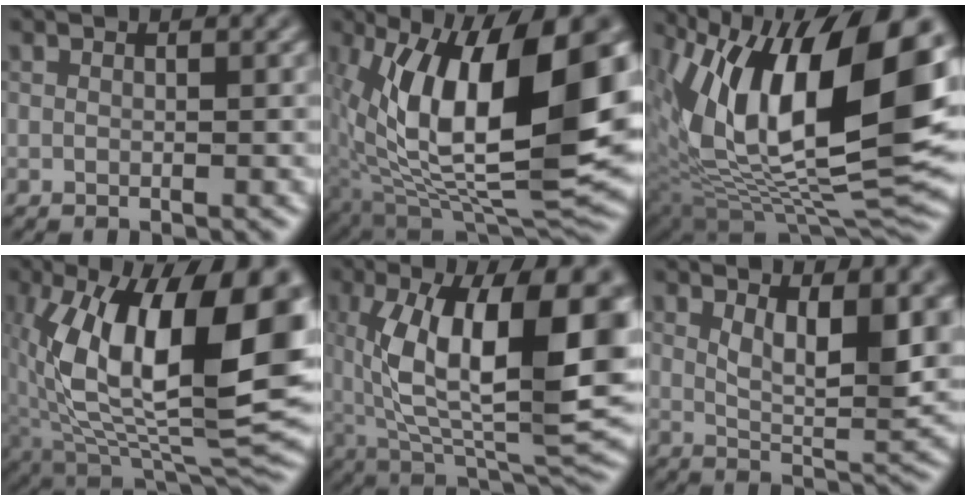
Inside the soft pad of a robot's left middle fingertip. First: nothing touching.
{"total": 15.6, "force": [1.9, 7.1, 13.8], "torque": [-0.238, -0.002, 0.035]}
{"total": 16.0, "force": [4.2, 7.4, 13.5], "torque": [-0.235, 0.009, 0.077]}
{"total": 16.6, "force": [2.6, 8.2, 14.2], "torque": [-0.244, 0.005, 0.045]}
{"total": 14.7, "force": [1.7, 6.1, 13.3], "torque": [-0.216, 0.000, 0.031]}
{"total": 7.5, "force": [2.2, 3.0, 6.5], "torque": [-0.117, -0.009, 0.048]}